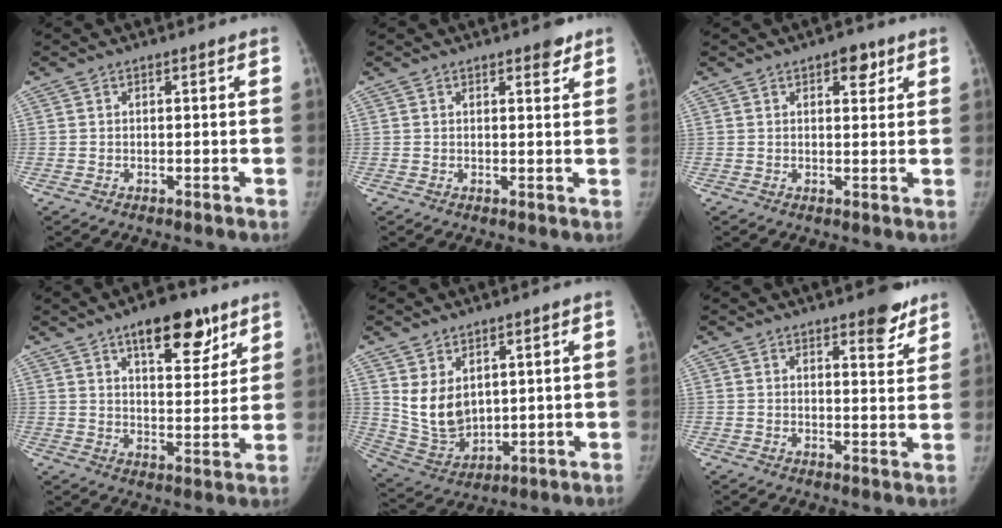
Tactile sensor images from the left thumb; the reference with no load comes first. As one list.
[{"total": 2.5, "force": [1.8, 0.9, 1.4], "torque": [-0.010, -0.010, 0.022]}, {"total": 3.9, "force": [2.1, 1.9, 2.6], "torque": [-0.018, -0.008, 0.027]}, {"total": 14.1, "force": [8.4, 6.1, 9.6], "torque": [-0.099, -0.035, 0.126]}, {"total": 9.3, "force": [3.3, 6.3, 6.0], "torque": [-0.090, -0.026, 0.091]}, {"total": 6.1, "force": [4.3, 2.1, 3.7], "torque": [-0.025, -0.027, 0.054]}]